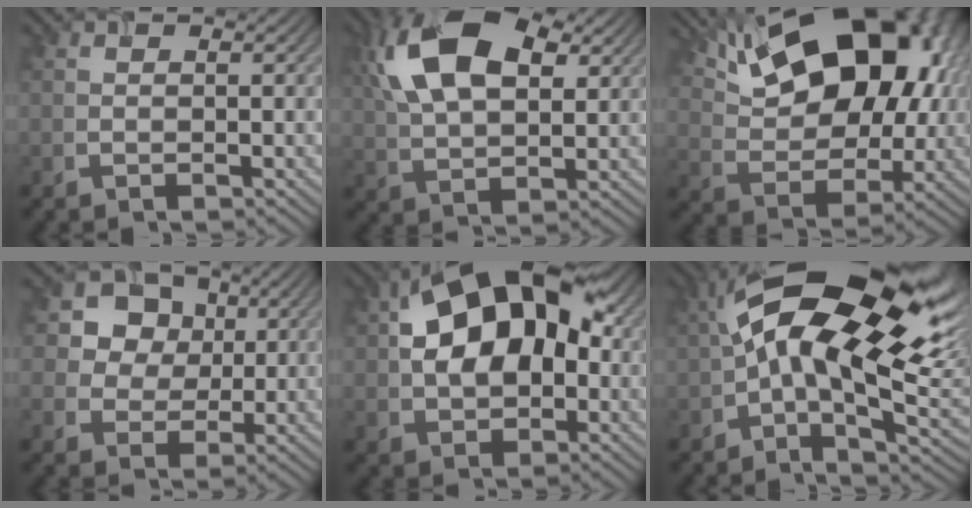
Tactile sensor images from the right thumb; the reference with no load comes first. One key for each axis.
{"total": 14.7, "fx": 5.8, "fy": 8.0, "fz": 10.9, "tx": -0.235, "ty": 0.025, "tz": 0.103}
{"total": 19.7, "fx": 8.9, "fy": 10.9, "fz": 13.8, "tx": -0.232, "ty": 0.039, "tz": 0.128}
{"total": 8.4, "fx": 3.0, "fy": 7.0, "fz": 3.6, "tx": -0.100, "ty": 0.010, "tz": 0.052}
{"total": 15.7, "fx": 3.4, "fy": 10.1, "fz": 11.4, "tx": -0.168, "ty": 0.034, "tz": 0.043}
{"total": 20.0, "fx": 5.1, "fy": 9.5, "fz": 16.9, "tx": -0.278, "ty": 0.019, "tz": 0.077}